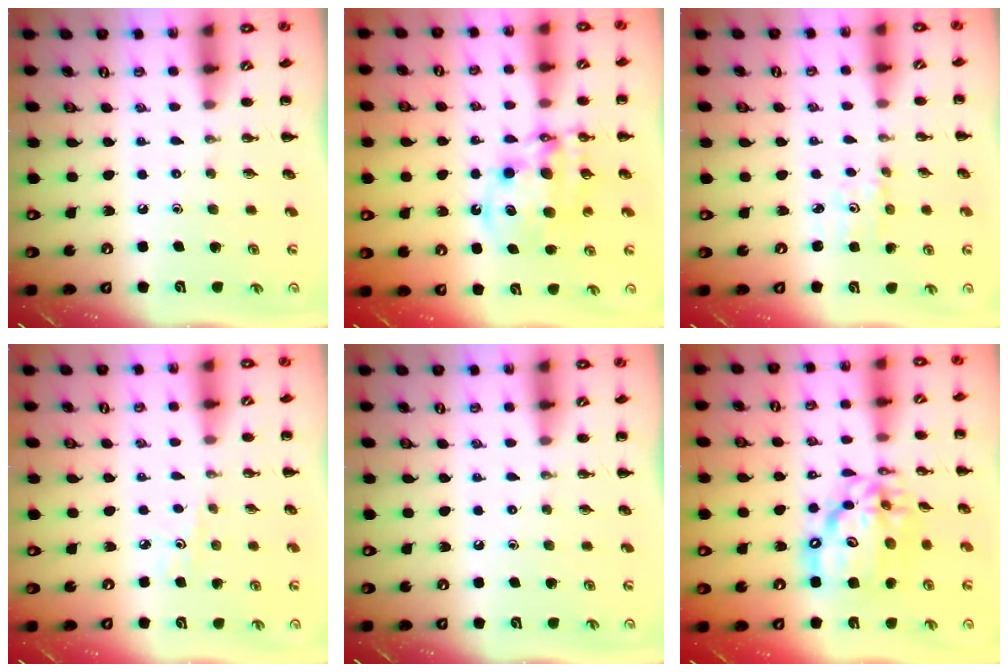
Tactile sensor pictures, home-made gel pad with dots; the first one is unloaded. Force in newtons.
{"total": 11.8, "press": 11.5, "slide": 2.6}
{"total": 1.6, "press": 1.6, "slide": 0.2}
{"total": 2.2, "press": 2.0, "slide": 0.7}
{"total": 0.0}
{"total": 15.2, "press": 14.7, "slide": 4.2}